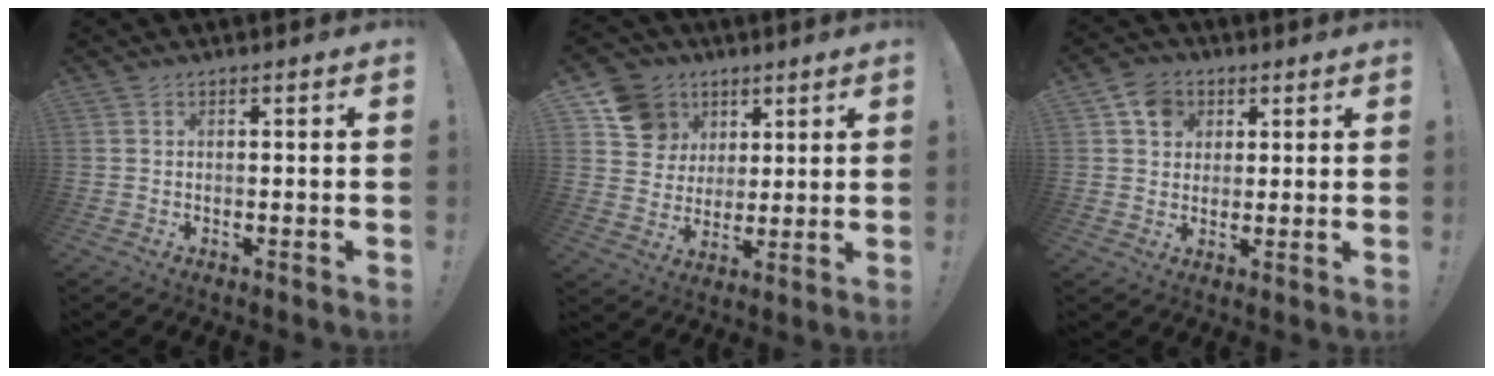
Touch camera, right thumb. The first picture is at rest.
{"total": 12.9, "force": [5.8, 11.0, 3.8], "torque": [-0.051, -0.025, 0.119]}
{"total": 7.7, "force": [3.0, 6.7, 2.5], "torque": [-0.027, -0.012, 0.058]}